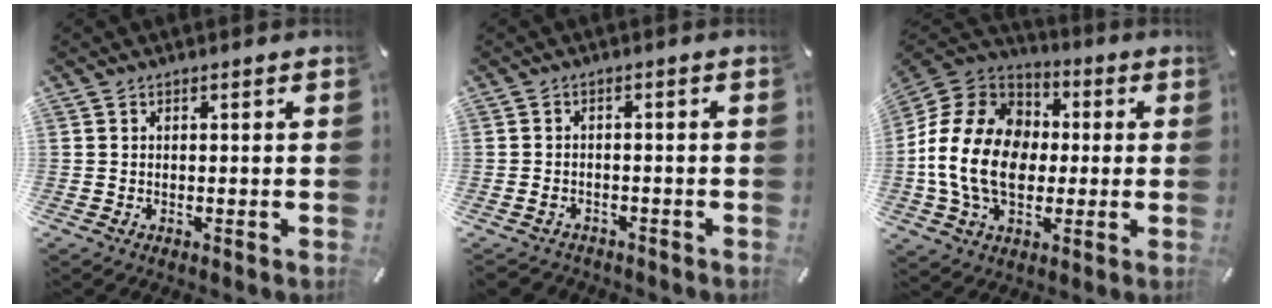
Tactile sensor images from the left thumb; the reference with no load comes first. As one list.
[{"total": 2.4, "force": [-1.5, 1.7, 0.8], "torque": [-0.015, 0.008, -0.032]}, {"total": 18.5, "force": [-2.2, 14.5, 11.2], "torque": [-0.240, 0.023, -0.042]}]